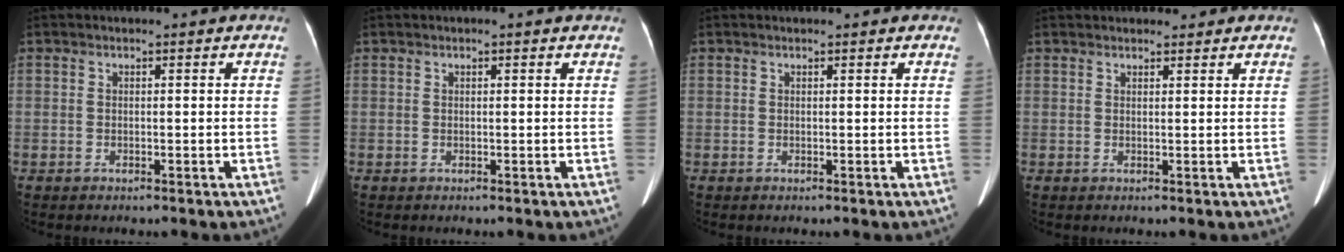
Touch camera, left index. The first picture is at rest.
{"total": 0.5, "force": [0.5, 0.0, 0.3], "torque": [-0.010, 0.008, 0.008]}
{"total": 2.1, "force": [1.8, 0.6, 1.0], "torque": [-0.014, 0.019, 0.017]}
{"total": 5.6, "force": [5.1, 1.6, 1.6], "torque": [-0.011, 0.027, 0.065]}